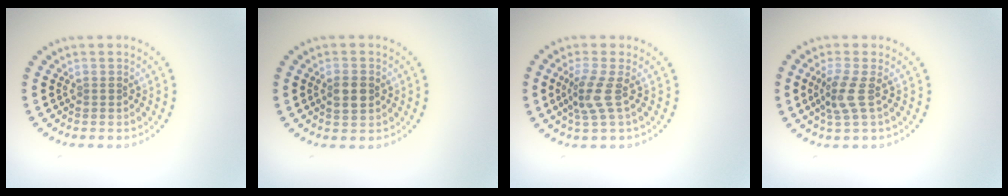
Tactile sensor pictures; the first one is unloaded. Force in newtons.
{"total": 2.2, "press": 2.2, "slide": 0.2}
{"total": 2.8, "press": 2.1, "slide": 1.8}
{"total": 2.5, "press": 2.2, "slide": 1.2}